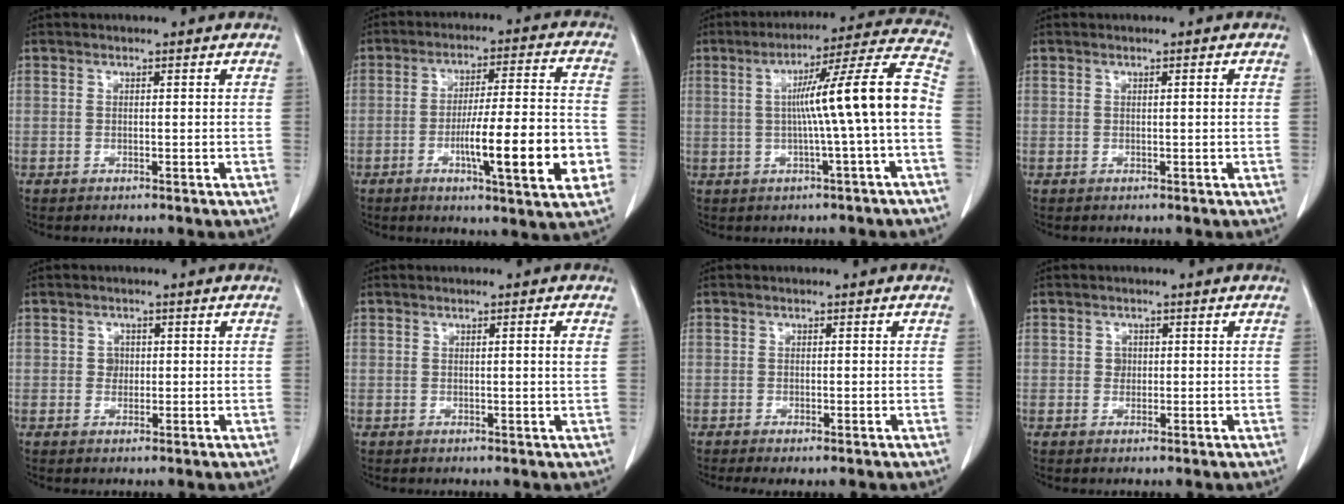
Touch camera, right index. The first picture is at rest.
{"total": 15.5, "force": [-4.6, 1.1, 14.8], "torque": [-0.218, -0.004, -0.068]}
{"total": 13.0, "force": [-0.9, -1.2, 12.9], "torque": [-0.190, 0.024, -0.016]}
{"total": 0.7, "force": [0.1, -0.1, 0.7], "torque": [-0.011, 0.000, 0.002]}
{"total": 1.5, "force": [0.2, 1.4, 0.6], "torque": [-0.008, 0.002, 0.003]}
{"total": 1.6, "force": [0.4, -0.4, 1.5], "torque": [-0.022, -0.002, 0.007]}
{"total": 1.4, "force": [-0.9, 0.3, 1.1], "torque": [-0.020, -0.006, -0.014]}
{"total": 1.3, "force": [0.2, 1.1, 0.5], "torque": [-0.007, 0.001, 0.003]}